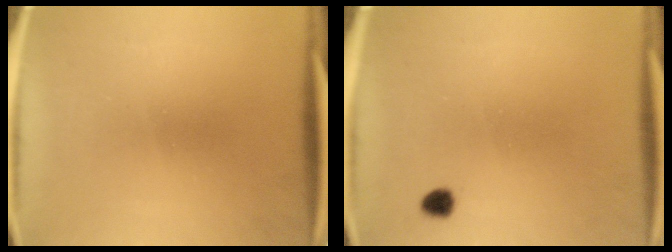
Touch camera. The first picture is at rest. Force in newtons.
{"total": 1.7}